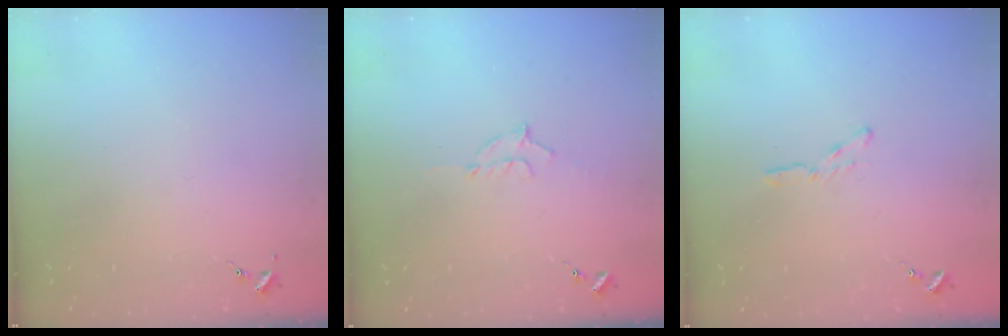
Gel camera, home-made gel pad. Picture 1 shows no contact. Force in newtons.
{"total": 7.2, "press": 7.1, "slide": 1.1}
{"total": 3.0, "press": 3.0, "slide": 0.3}